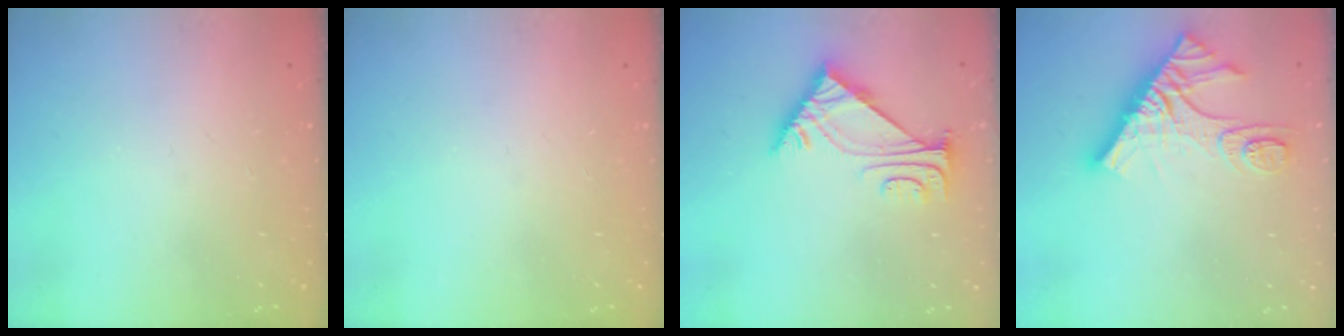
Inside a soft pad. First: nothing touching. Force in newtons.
{"total": 0.0}
{"total": 6.1, "press": 6.0, "slide": 1.1}
{"total": 14.9, "press": 14.9, "slide": 1.1}